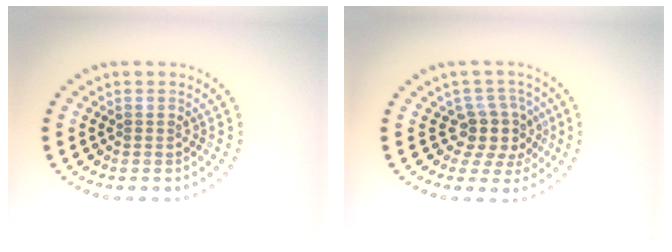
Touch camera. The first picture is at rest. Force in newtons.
{"total": 3.3, "press": 2.6, "slide": 2.1}